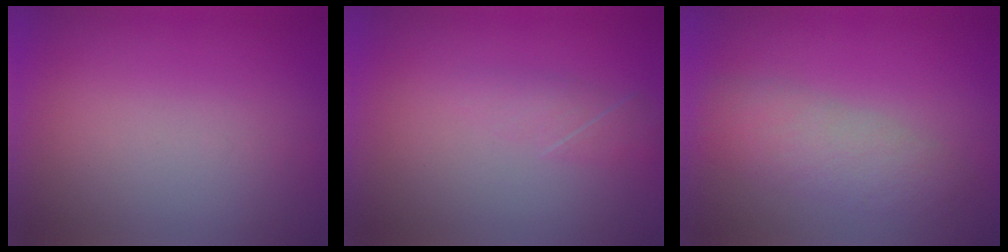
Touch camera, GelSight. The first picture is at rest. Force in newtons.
{"total": 2.1}
{"total": 3.0}